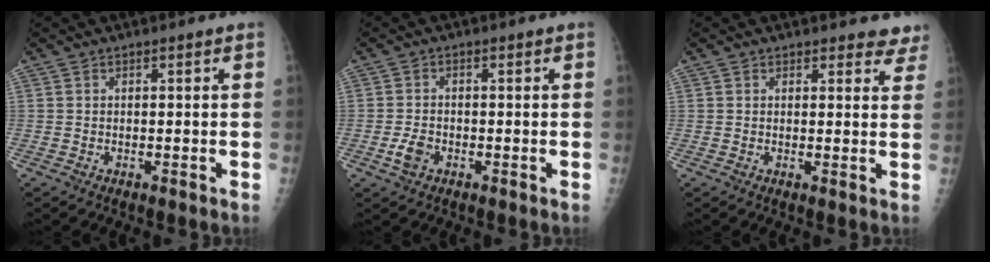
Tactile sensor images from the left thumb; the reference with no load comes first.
{"total": 3.2, "force": [-1.3, 2.2, 2.0], "torque": [-0.039, 0.004, -0.023]}
{"total": 5.0, "force": [4.5, 2.2, 0.0], "torque": [0.045, -0.023, 0.027]}